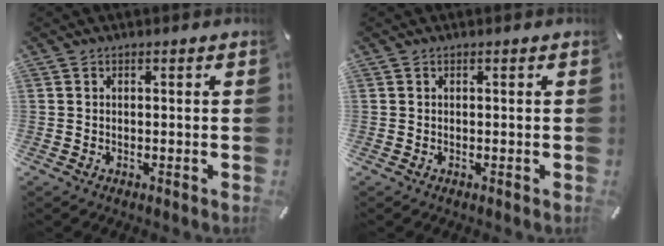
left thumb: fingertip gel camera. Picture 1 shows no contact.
{"total": 0.0}